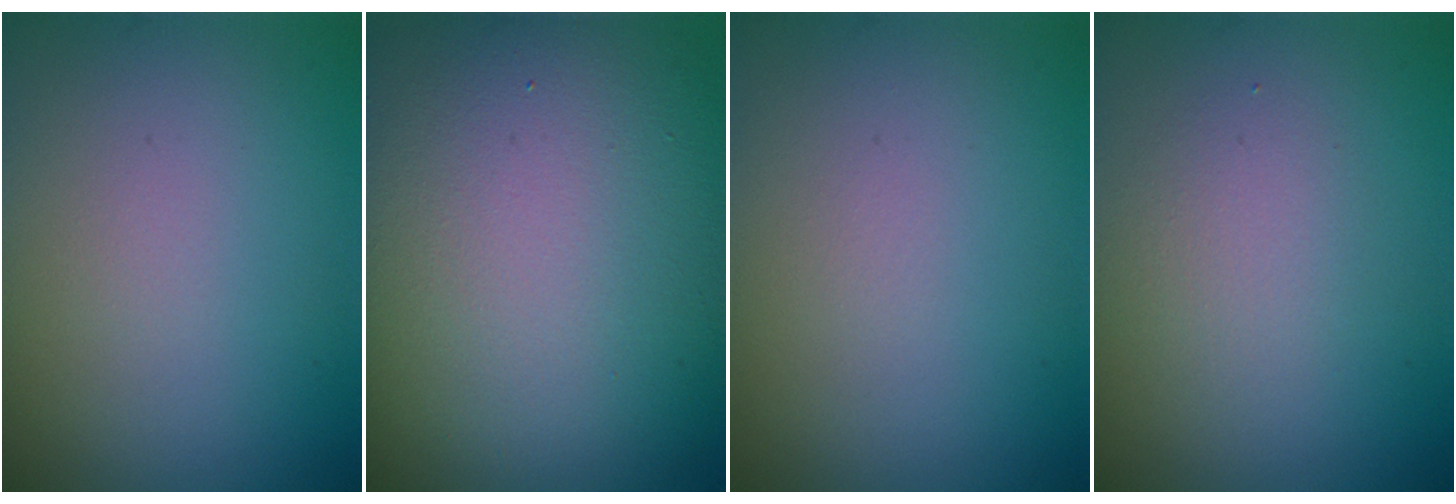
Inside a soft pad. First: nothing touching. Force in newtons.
{"total": 16.4, "press": 16.3, "slide": 1.4}
{"total": 0.0}
{"total": 1.9, "press": 1.9, "slide": 0.1}